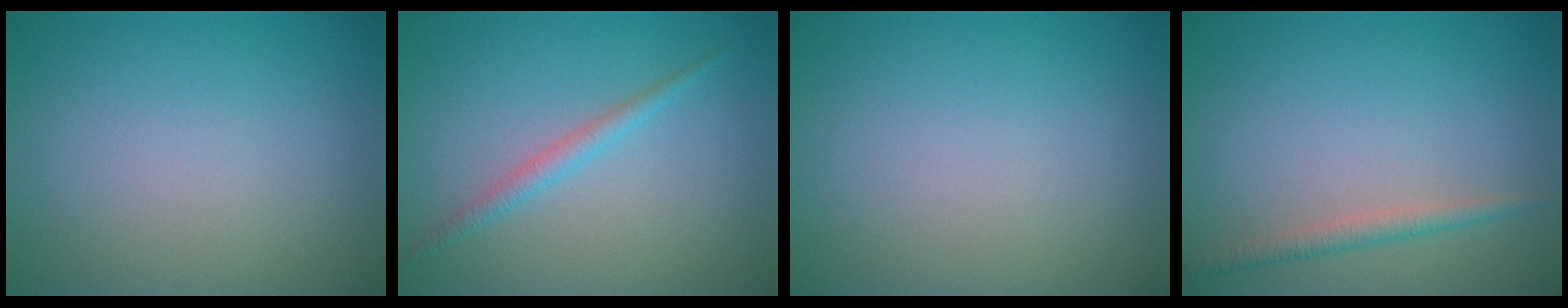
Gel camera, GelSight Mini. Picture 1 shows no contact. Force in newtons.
{"total": 1.7, "press": 1.7, "slide": 0.1}
{"total": 0.0}
{"total": 1.7, "press": 1.7, "slide": 0.1}